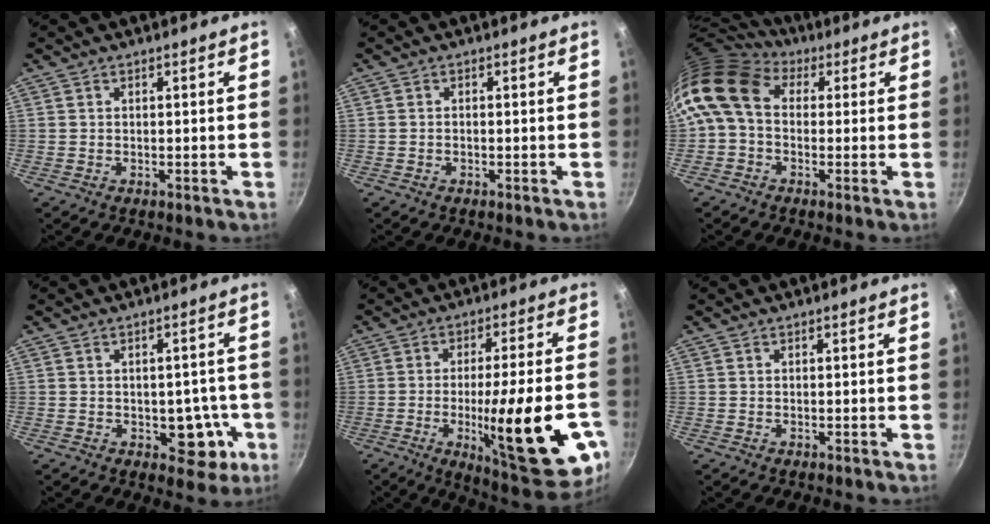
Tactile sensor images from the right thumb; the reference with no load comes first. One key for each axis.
{"total": 0.6, "fx": -0.3, "fy": 0.3, "fz": 0.4, "tx": -0.010, "ty": 0.005, "tz": -0.007}
{"total": 11.3, "fx": 1.7, "fy": 8.3, "fz": 7.4, "tx": -0.132, "ty": 0.020, "tz": 0.010}
{"total": 7.7, "fx": -2.1, "fy": 5.1, "fz": 5.4, "tx": -0.023, "ty": 0.018, "tz": -0.020}
{"total": 23.7, "fx": -6.9, "fy": 5.5, "fz": 22.0, "tx": -0.292, "ty": 0.008, "tz": -0.089}
{"total": 0.0}